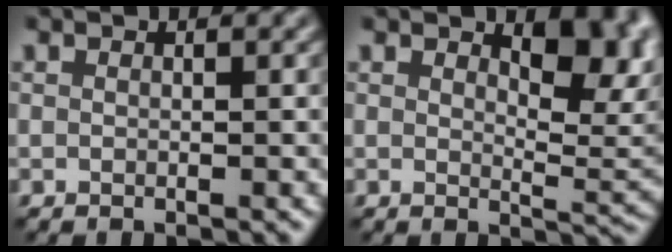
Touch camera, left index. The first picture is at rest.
{"total": 6.0, "force": [2.4, 2.6, 4.8], "torque": [-0.063, -0.010, 0.039]}